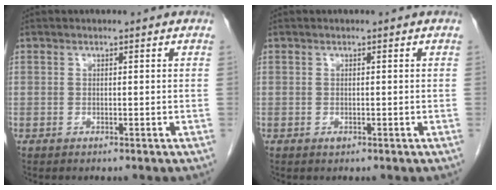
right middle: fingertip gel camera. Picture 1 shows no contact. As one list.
[{"total": 0.5, "force": [-0.3, 0.3, 0.3], "torque": [-0.005, 0.000, -0.003]}]